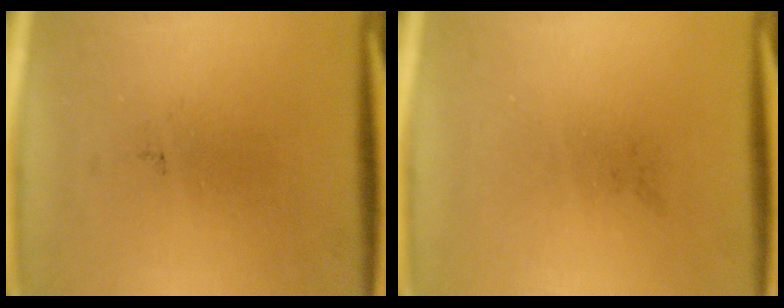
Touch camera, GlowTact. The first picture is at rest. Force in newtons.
{"total": 0.0}